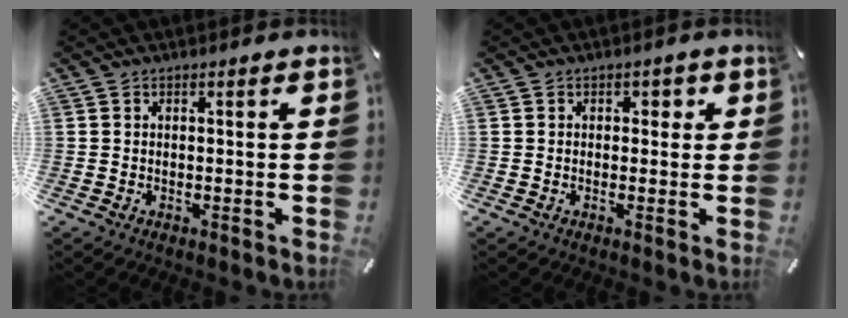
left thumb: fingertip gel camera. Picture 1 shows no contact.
{"total": 1.5, "force": [0.1, 1.3, 0.8], "torque": [0.000, 0.002, -0.006]}